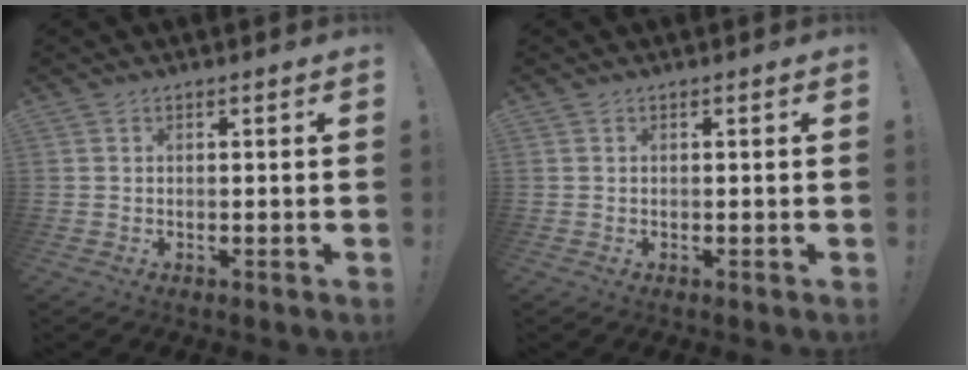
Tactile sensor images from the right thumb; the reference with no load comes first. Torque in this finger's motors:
{"motor_torque": [0.00, 0.00, -0.01, 0.02, 0.00]}